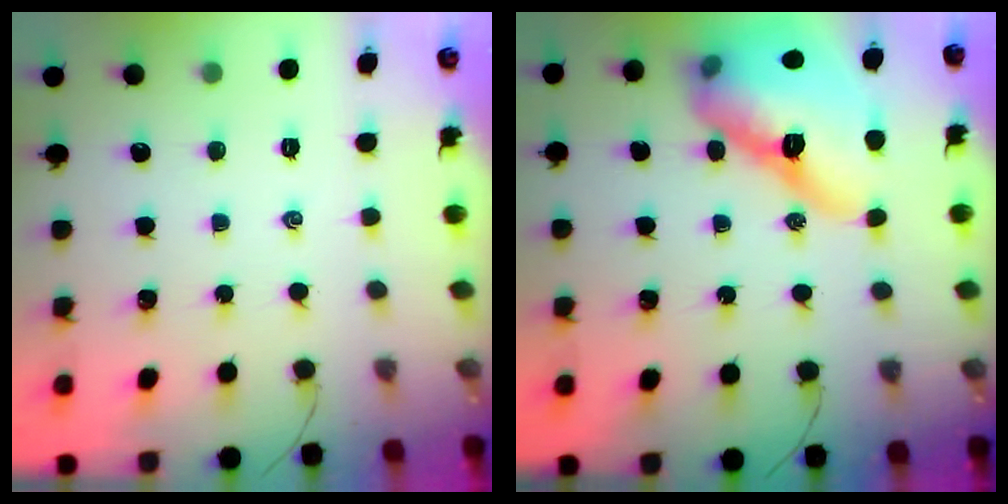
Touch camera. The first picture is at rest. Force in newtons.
{"total": 19.7, "press": 18.9, "slide": 5.7}